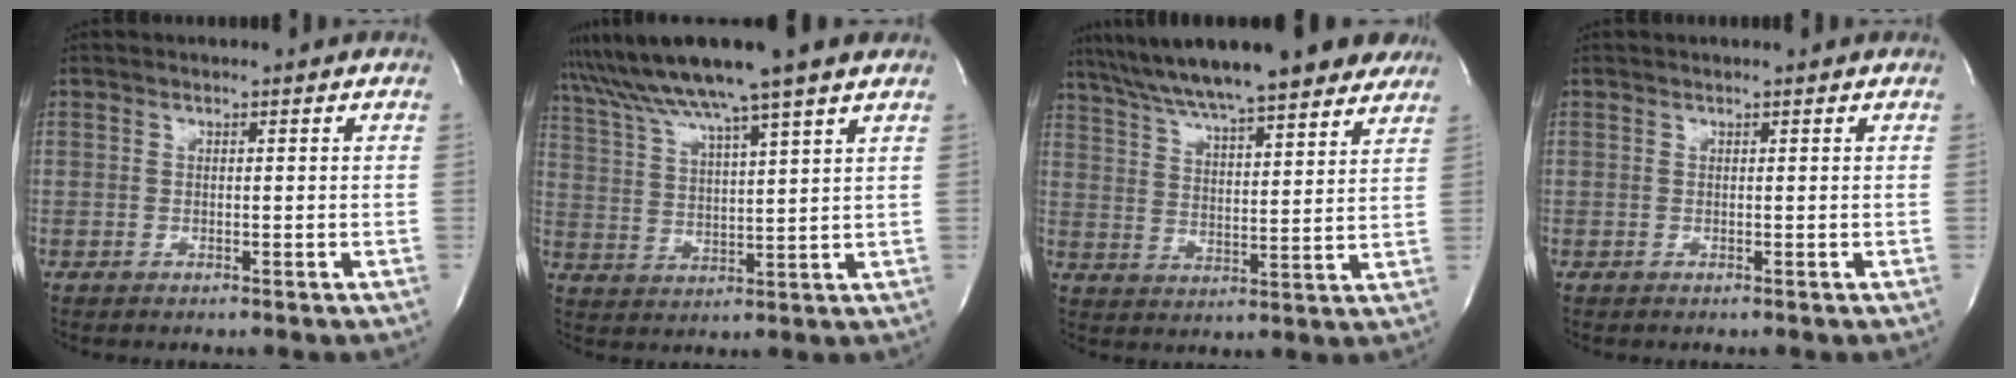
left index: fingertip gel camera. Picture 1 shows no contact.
{"total": 13.2, "force": [10.6, -1.3, 7.6], "torque": [-0.142, 0.020, 0.174]}
{"total": 21.9, "force": [18.1, 3.2, 11.9], "torque": [-0.197, 0.032, 0.258]}
{"total": 0.8, "force": [0.7, -0.1, 0.2], "torque": [-0.008, 0.005, 0.009]}